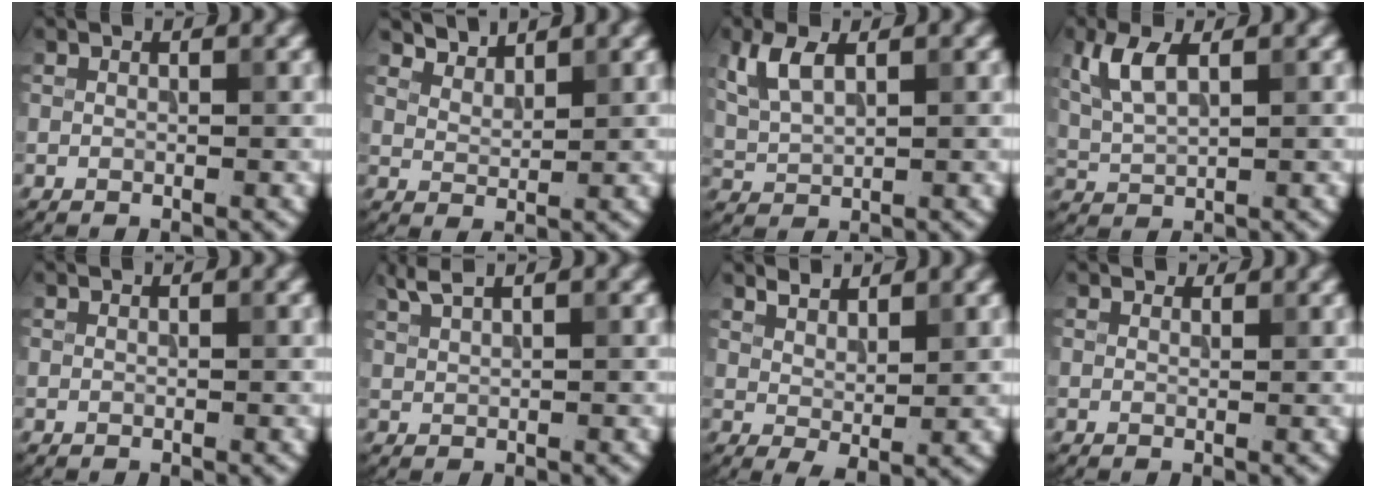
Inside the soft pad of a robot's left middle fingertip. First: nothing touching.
{"total": 2.7, "force": [2.7, 0.4, 0.3], "torque": [-0.011, -0.004, 0.049]}
{"total": 3.6, "force": [1.6, 1.7, 2.7], "torque": [-0.064, 0.006, 0.034]}
{"total": 3.8, "force": [1.5, 1.6, 3.0], "torque": [-0.073, 0.007, 0.032]}
{"total": 0.0}
{"total": 2.0, "force": [1.6, 0.4, 1.2], "torque": [-0.023, 0.005, 0.035]}
{"total": 2.4, "force": [1.8, 0.8, 1.4], "torque": [-0.026, -0.006, 0.038]}
{"total": 1.2, "force": [1.0, 0.5, 0.2], "torque": [-0.007, -0.005, 0.010]}